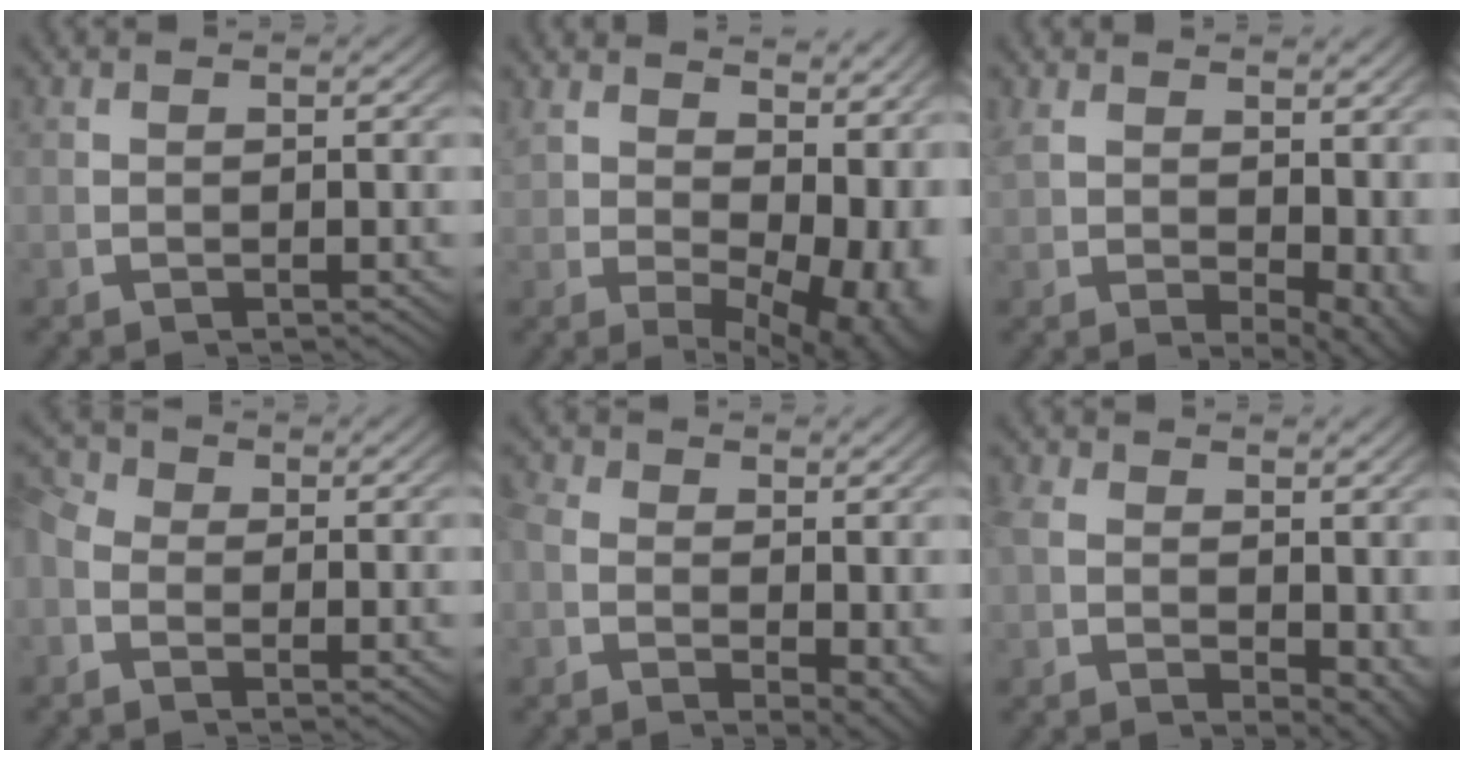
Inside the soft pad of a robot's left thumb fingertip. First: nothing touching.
{"total": 7.9, "force": [1.0, 4.4, 6.5], "torque": [-0.100, -0.035, 0.046]}
{"total": 3.8, "force": [1.3, 1.9, 3.0], "torque": [-0.037, -0.017, 0.040]}
{"total": 3.3, "force": [-0.1, 2.7, 1.8], "torque": [-0.045, -0.011, -0.006]}
{"total": 4.6, "force": [0.4, 3.3, 3.3], "torque": [-0.052, -0.025, 0.013]}
{"total": 4.3, "force": [0.7, 2.9, 3.1], "torque": [-0.050, -0.024, 0.026]}